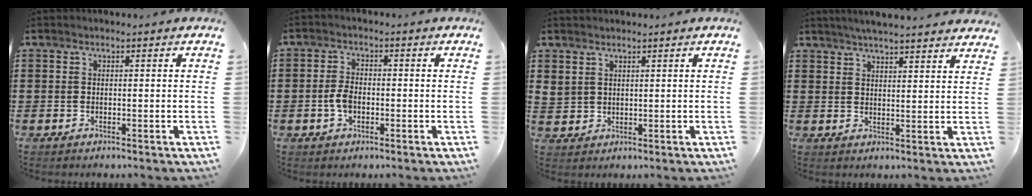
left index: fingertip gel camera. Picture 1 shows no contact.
{"total": 3.5, "force": [-0.8, 2.1, 2.7], "torque": [-0.074, -0.005, -0.020]}
{"total": 2.3, "force": [1.8, 1.5, 0.2], "torque": [-0.012, 0.004, 0.034]}
{"total": 3.8, "force": [3.7, -0.4, 1.0], "torque": [-0.030, -0.014, 0.066]}